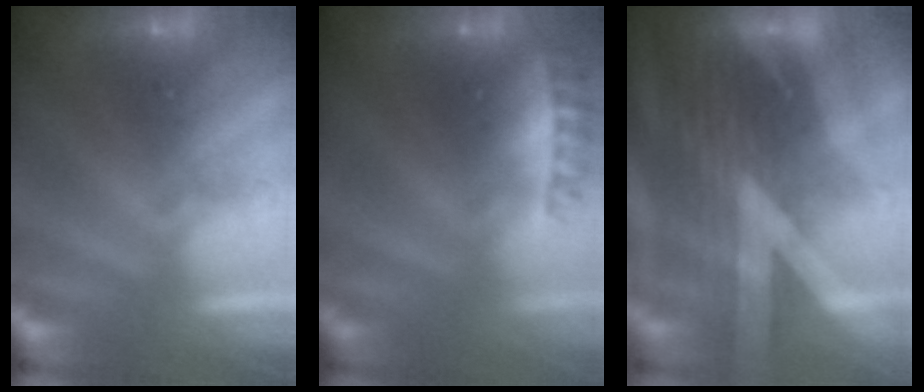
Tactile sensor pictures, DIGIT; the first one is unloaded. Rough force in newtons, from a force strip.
{"total": 2.5}
{"total": 3.0}